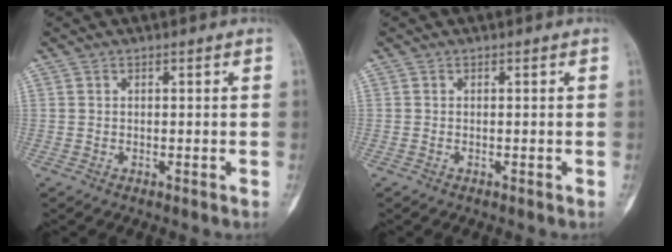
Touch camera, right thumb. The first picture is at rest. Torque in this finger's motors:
{"motor_torque": [-0.03, -0.15, 0.11, 0.04, -0.02]}